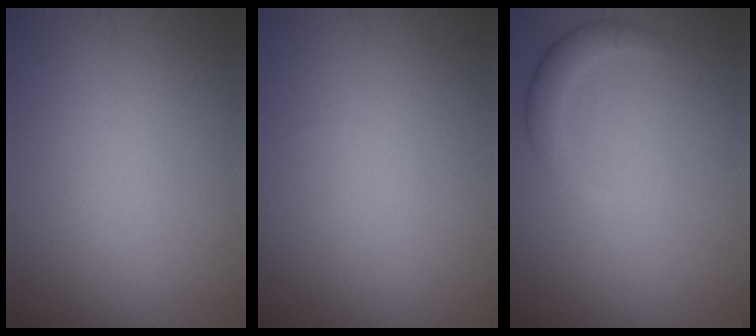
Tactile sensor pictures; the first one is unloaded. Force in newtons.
{"total": 0.0}
{"total": 2.3, "press": 2.3, "slide": 0.3}